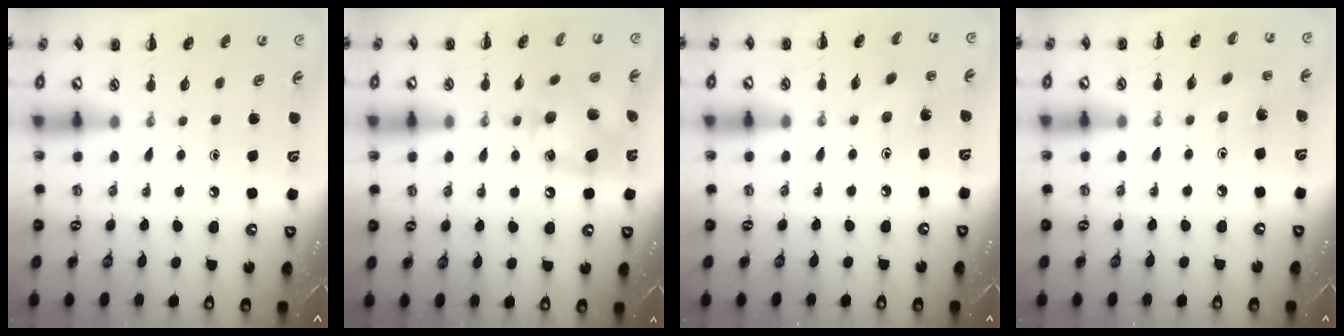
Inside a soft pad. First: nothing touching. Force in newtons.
{"total": 12.7, "press": 12.5, "slide": 1.8}
{"total": 1.9, "press": 1.8, "slide": 0.7}
{"total": 1.4, "press": 1.2, "slide": 0.6}